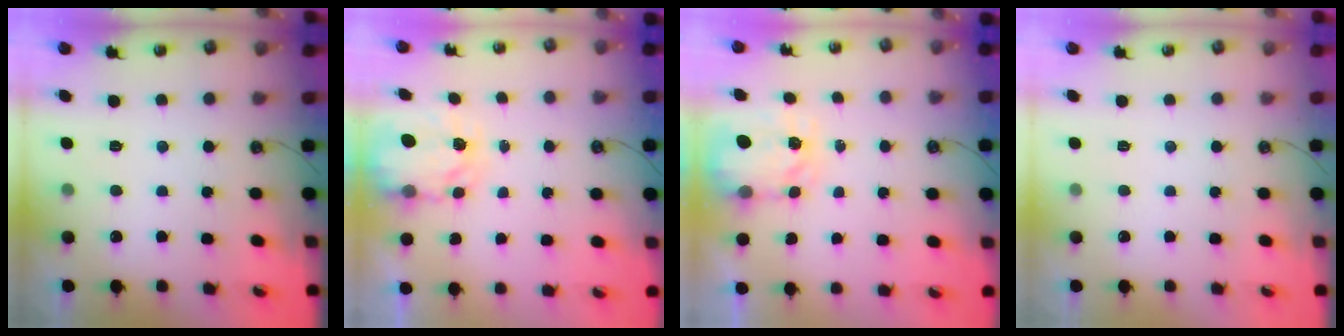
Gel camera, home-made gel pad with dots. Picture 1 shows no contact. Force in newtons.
{"total": 3.8, "press": 3.8, "slide": 0.0}
{"total": 3.7, "press": 3.7, "slide": 0.5}
{"total": 0.0}